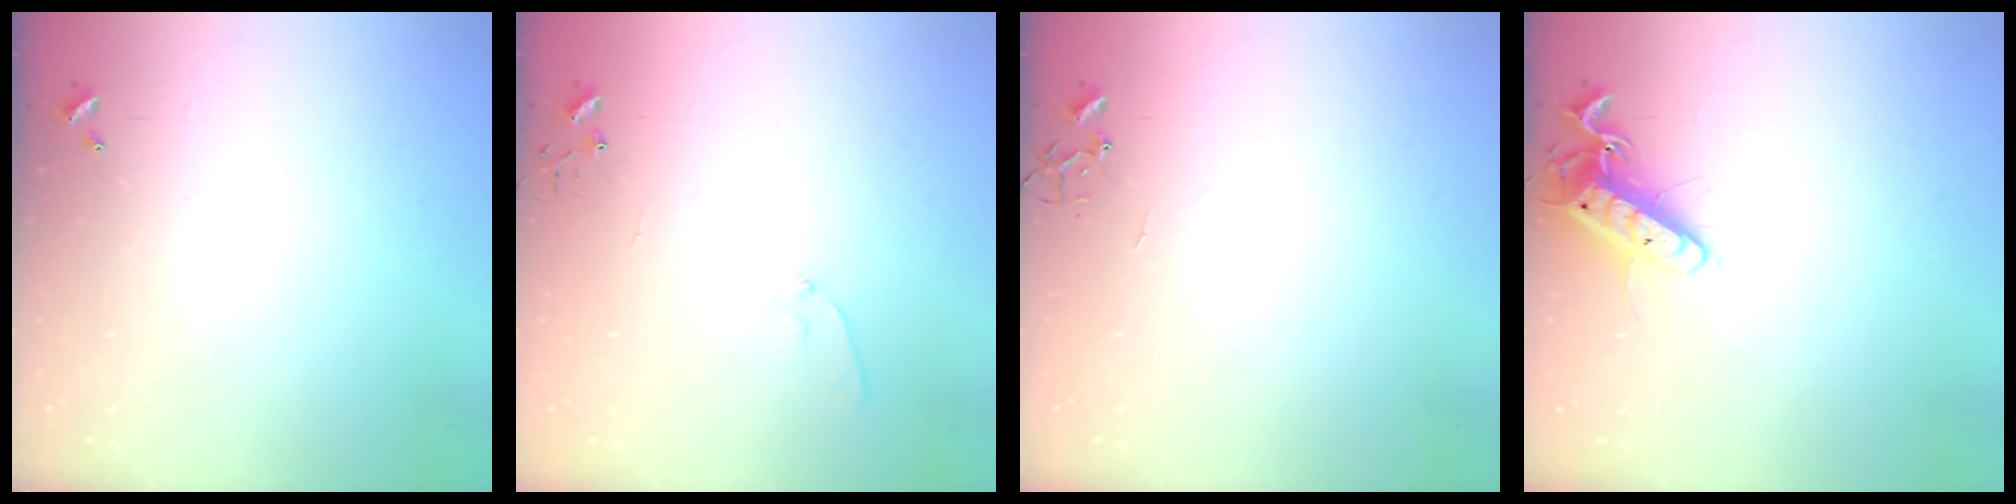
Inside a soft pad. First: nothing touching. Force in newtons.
{"total": 5.6, "press": 5.6, "slide": 0.6}
{"total": 0.0}
{"total": 12.4, "press": 12.4, "slide": 1.1}